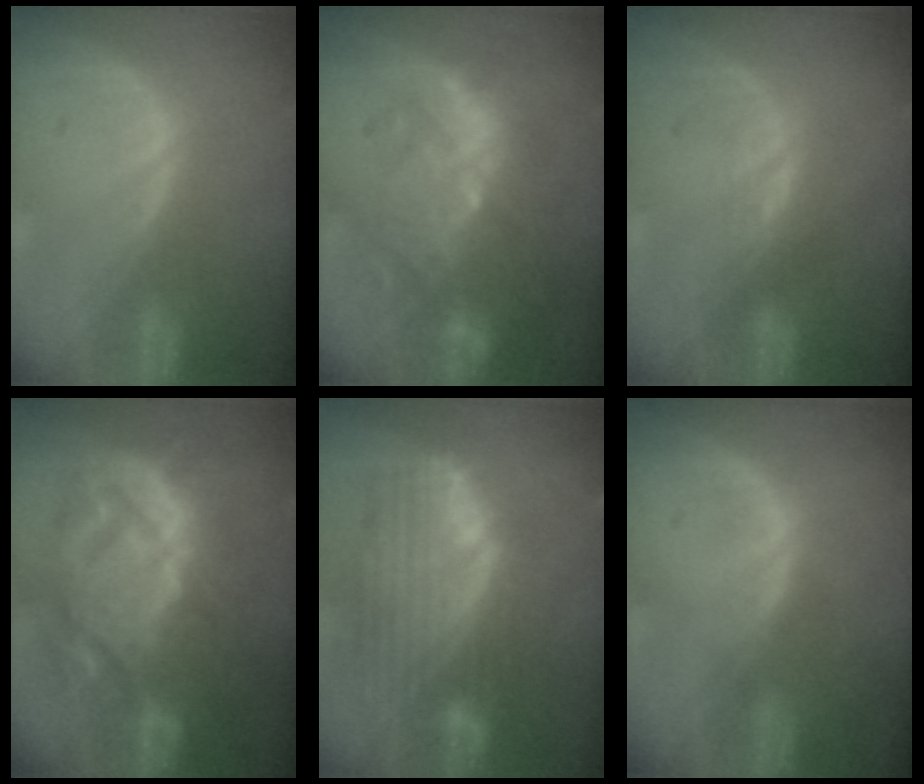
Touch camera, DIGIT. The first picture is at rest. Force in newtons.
{"total": 10.5, "press": 9.6, "slide": 4.1}
{"total": 1.4, "press": 1.4, "slide": 0.3}
{"total": 13.9, "press": 13.8, "slide": 1.3}
{"total": 11.8, "press": 10.0, "slide": 6.2}
{"total": 0.7, "press": 0.6, "slide": 0.2}